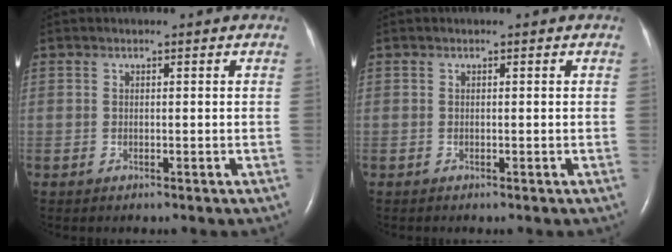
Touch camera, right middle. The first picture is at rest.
{"total": 0.0}